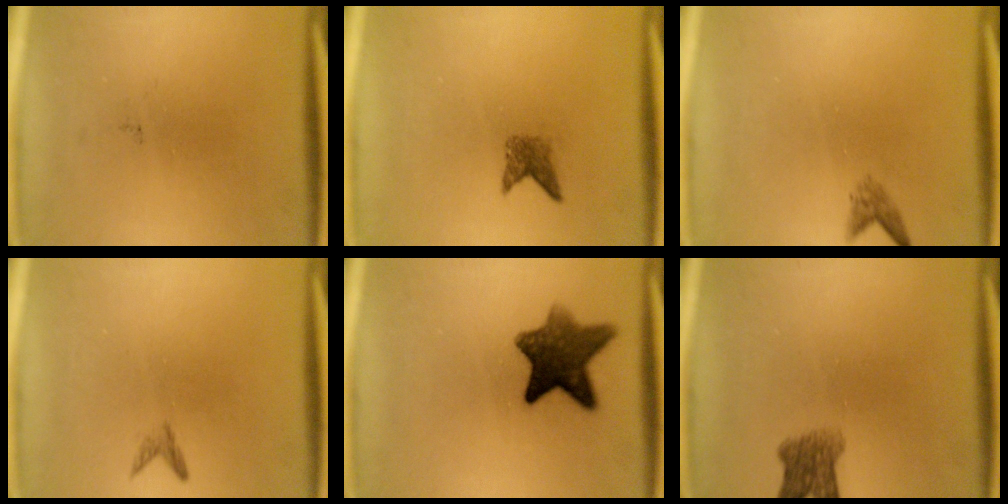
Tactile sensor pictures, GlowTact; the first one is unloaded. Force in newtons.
{"total": 1.9}
{"total": 1.3}
{"total": 0.8}
{"total": 9.6}
{"total": 4.0}